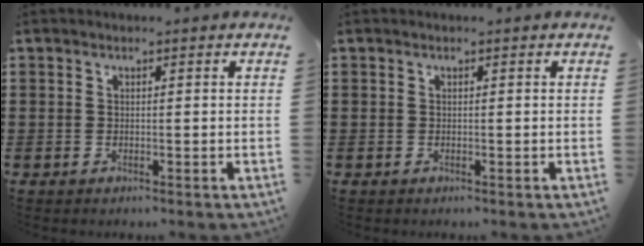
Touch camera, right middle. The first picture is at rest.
{"total": 0.0}